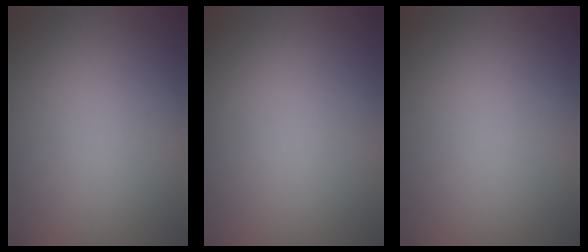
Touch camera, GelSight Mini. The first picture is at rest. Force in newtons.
{"total": 0.0}
{"total": 0.0}